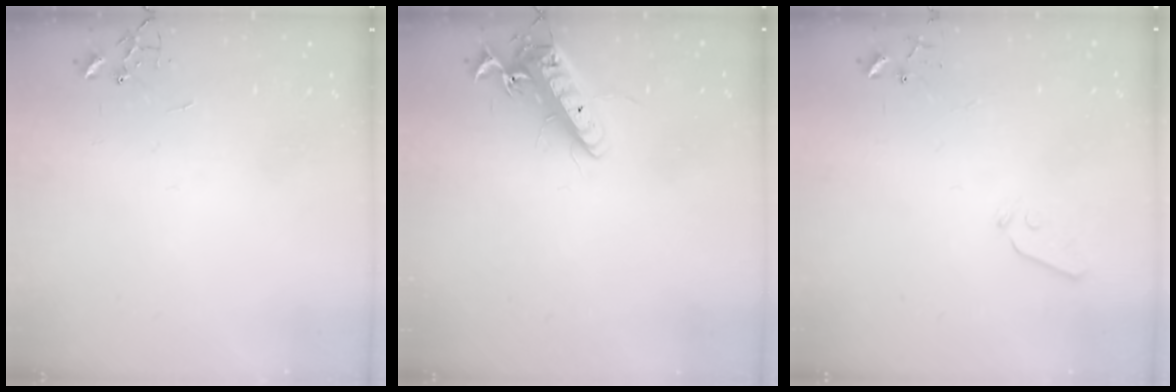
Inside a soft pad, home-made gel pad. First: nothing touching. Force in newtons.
{"total": 15.4, "press": 15.1, "slide": 2.8}
{"total": 3.7, "press": 3.6, "slide": 0.6}